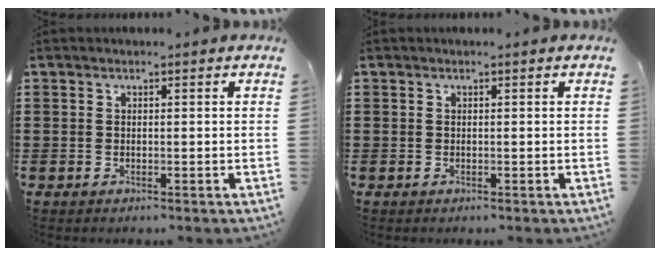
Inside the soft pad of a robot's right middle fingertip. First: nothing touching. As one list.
[{"total": 0.0}]